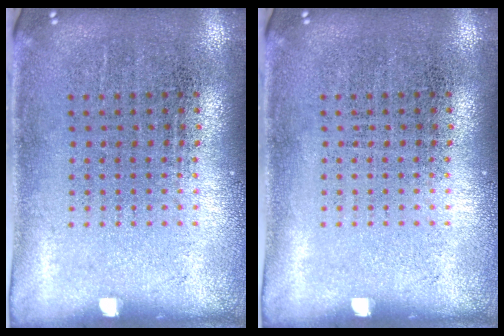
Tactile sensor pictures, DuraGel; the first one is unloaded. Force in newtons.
{"total": 0.0}